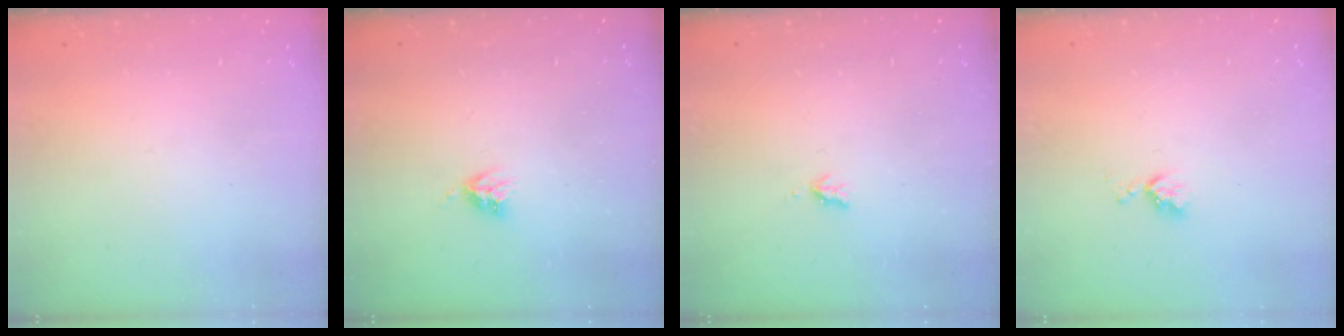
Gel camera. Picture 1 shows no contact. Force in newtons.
{"total": 4.5, "press": 4.5, "slide": 0.4}
{"total": 3.0, "press": 3.0, "slide": 0.5}
{"total": 4.0, "press": 3.9, "slide": 0.7}